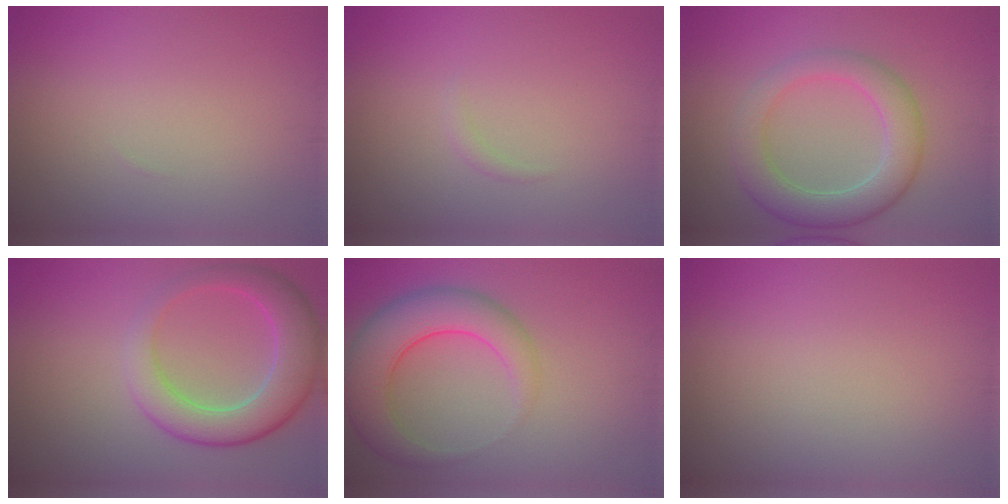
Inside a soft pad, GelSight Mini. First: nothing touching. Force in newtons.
{"total": 0.6, "press": 0.6, "slide": 0.1}
{"total": 5.6, "press": 5.5, "slide": 0.4}
{"total": 6.8, "press": 6.8, "slide": 0.5}
{"total": 6.8, "press": 6.7, "slide": 0.3}
{"total": 0.0}